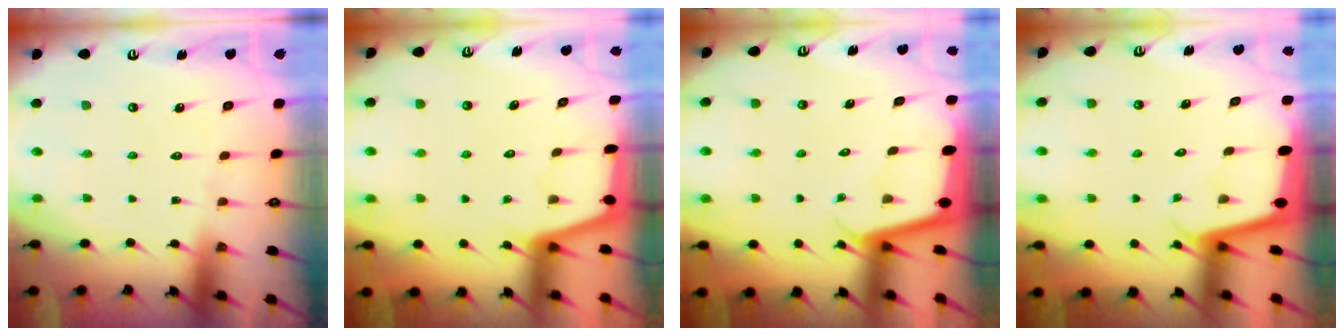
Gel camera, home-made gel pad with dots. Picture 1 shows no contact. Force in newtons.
{"total": 2.4, "press": 2.3, "slide": 0.4}
{"total": 1.9, "press": 1.9, "slide": 0.1}
{"total": 2.0, "press": 2.0, "slide": 0.1}